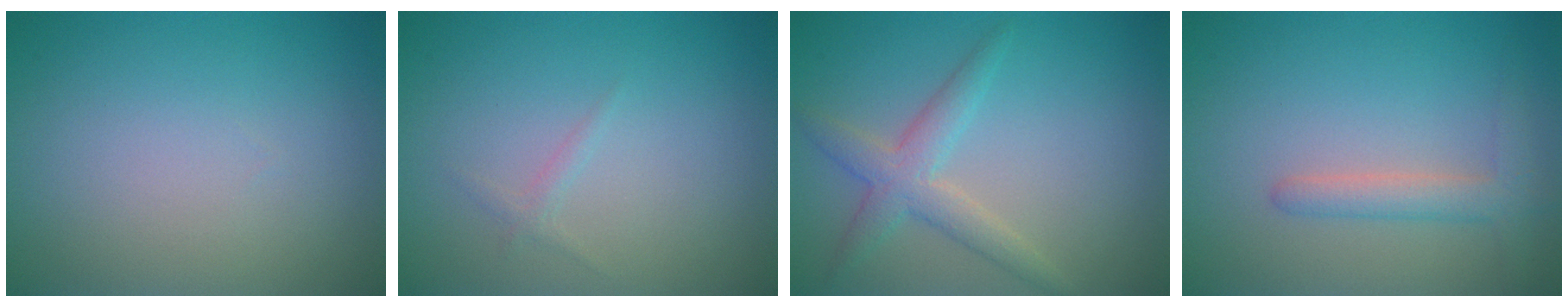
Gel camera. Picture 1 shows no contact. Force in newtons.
{"total": 0.7, "press": 0.7, "slide": 0.1}
{"total": 3.1, "press": 3.1, "slide": 0.0}
{"total": 2.4, "press": 2.4, "slide": 0.3}